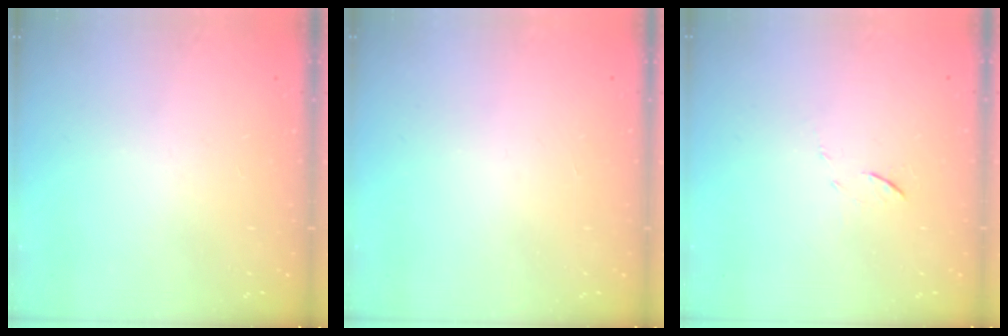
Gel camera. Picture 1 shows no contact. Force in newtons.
{"total": 1.5, "press": 1.5, "slide": 0.1}
{"total": 5.5, "press": 5.4, "slide": 0.7}